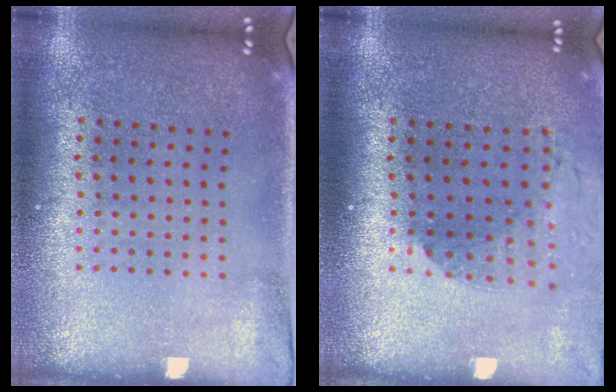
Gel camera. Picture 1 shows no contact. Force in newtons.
{"total": 1.5, "press": 1.4, "slide": 0.6}